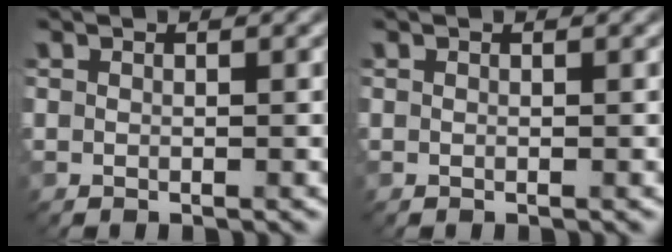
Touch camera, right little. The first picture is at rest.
{"total": 0.0}